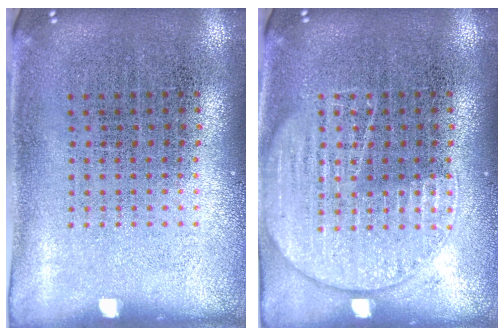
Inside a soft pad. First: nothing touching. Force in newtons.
{"total": 2.4, "press": 2.4, "slide": 0.2}